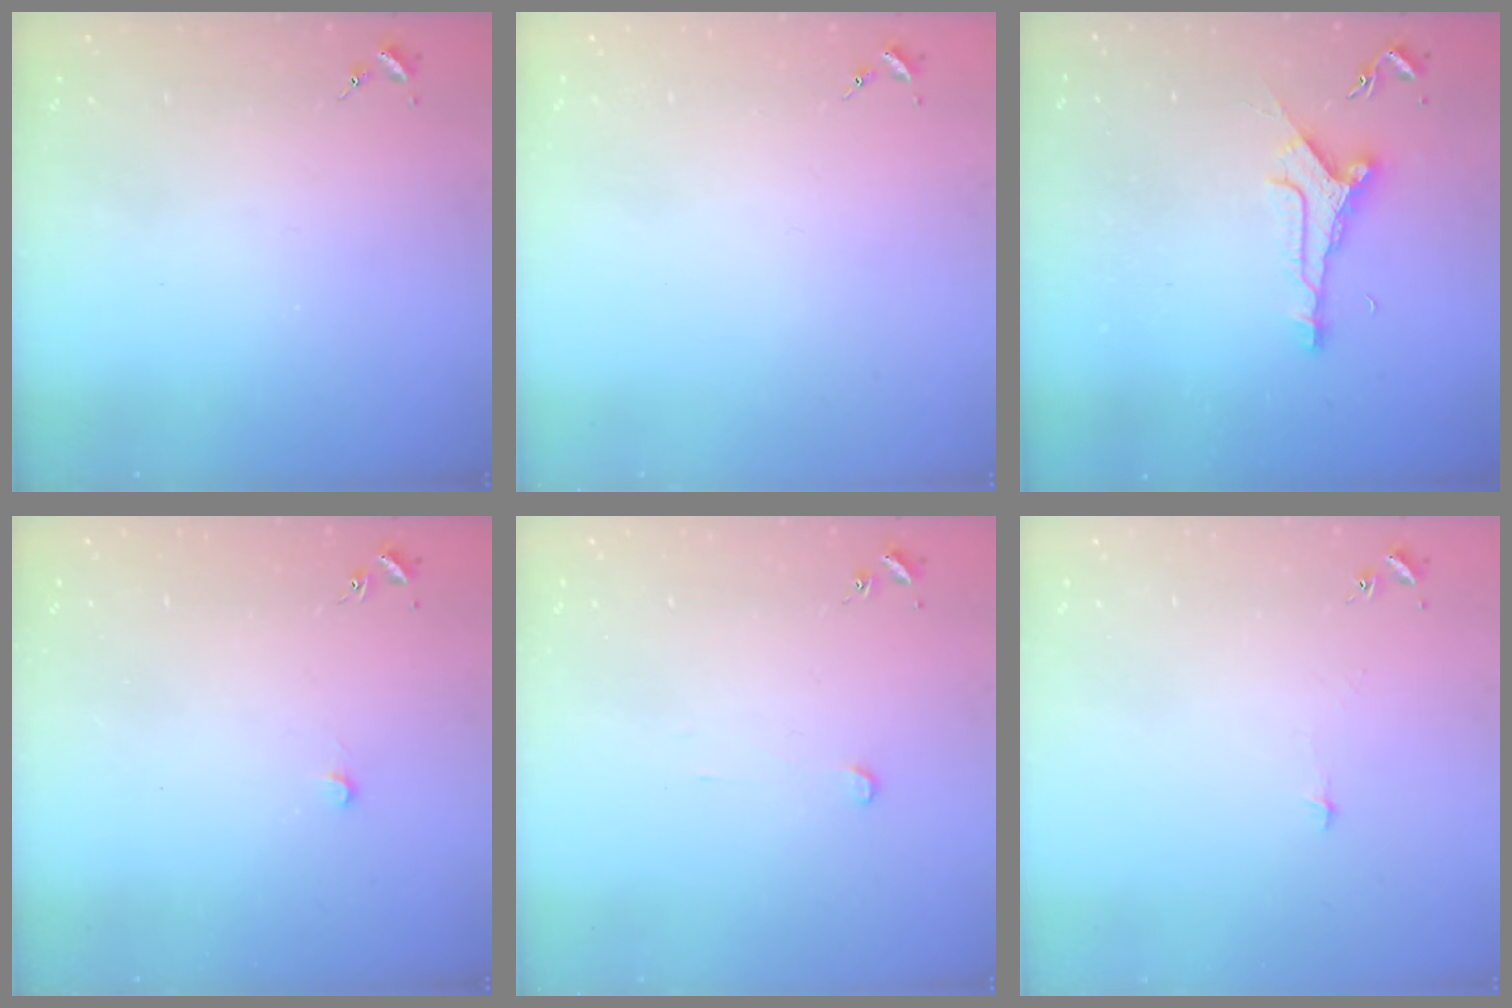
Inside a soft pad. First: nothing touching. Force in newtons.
{"total": 0.0}
{"total": 8.7, "press": 8.7, "slide": 0.6}
{"total": 5.9, "press": 5.9, "slide": 0.4}
{"total": 2.6, "press": 2.6, "slide": 0.2}
{"total": 2.9, "press": 2.9, "slide": 0.3}